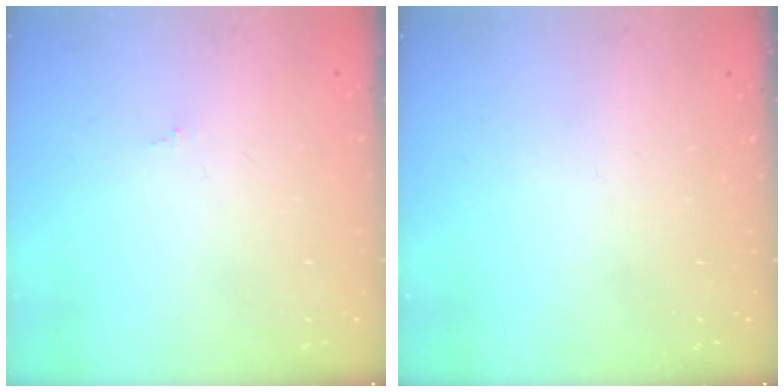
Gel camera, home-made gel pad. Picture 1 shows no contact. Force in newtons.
{"total": 0.0}